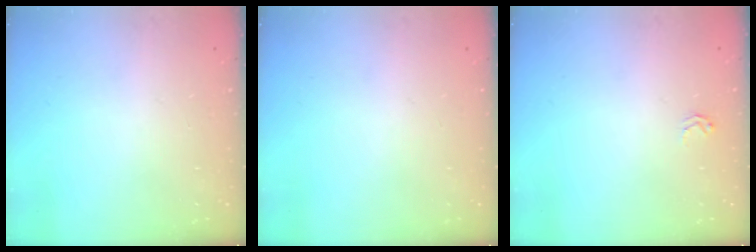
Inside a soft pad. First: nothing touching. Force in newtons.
{"total": 0.0}
{"total": 2.5, "press": 2.5, "slide": 0.3}